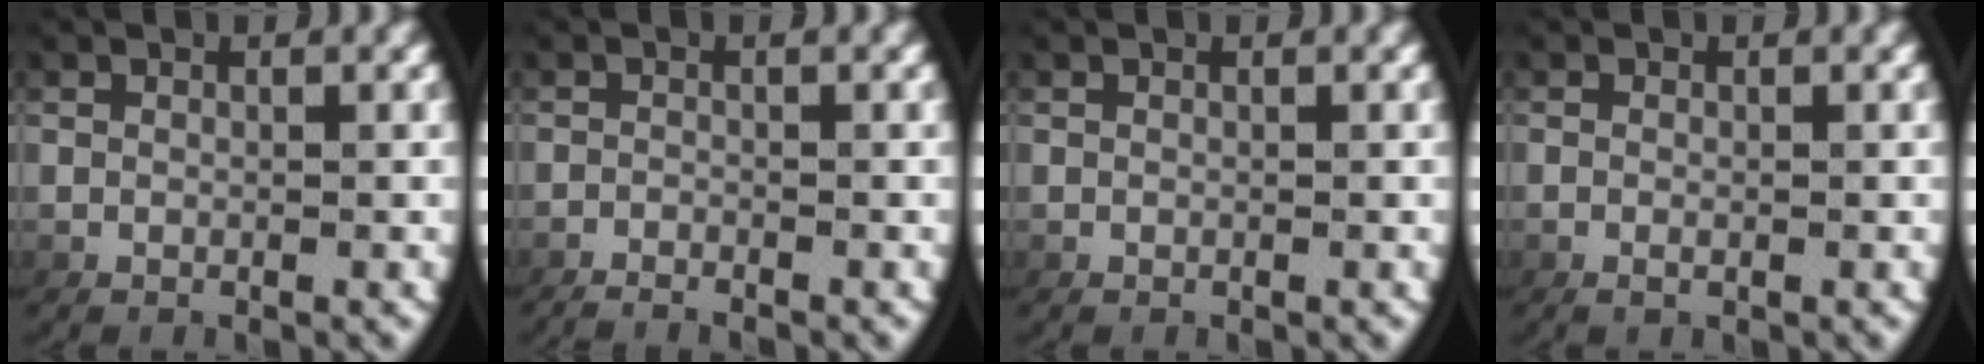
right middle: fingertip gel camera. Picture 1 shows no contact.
{"total": 2.2, "force": [-2.1, 0.3, 0.5], "torque": [-0.014, 0.000, -0.038]}
{"total": 0.0}
{"total": 0.7, "force": [-0.4, 0.3, 0.5], "torque": [-0.015, -0.003, -0.004]}